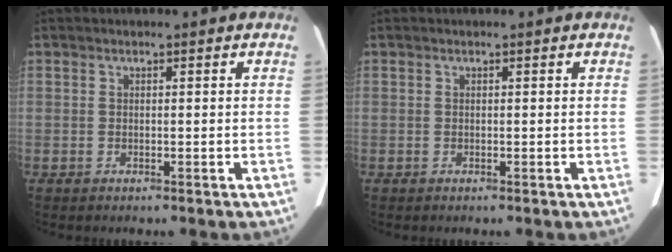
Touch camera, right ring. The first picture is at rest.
{"total": 0.0}